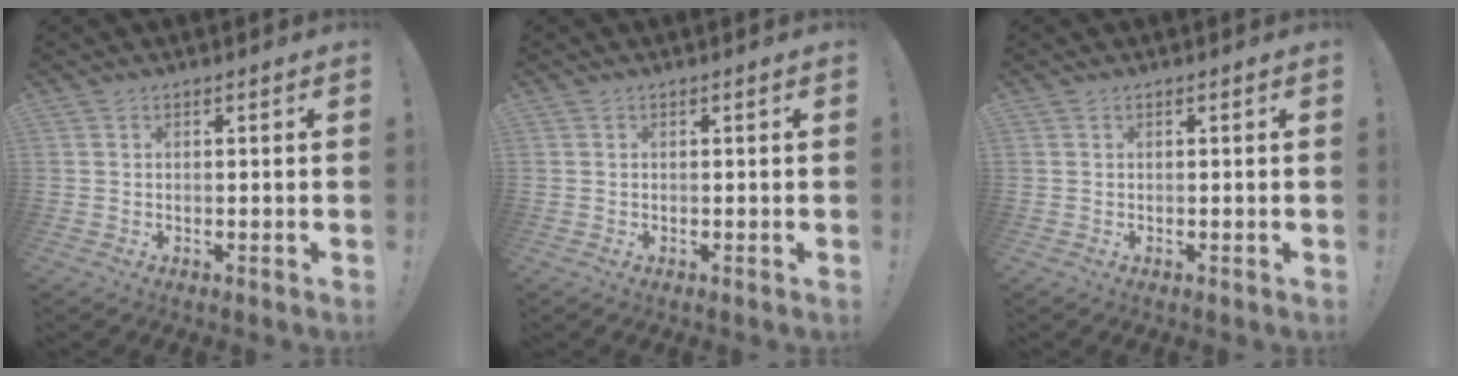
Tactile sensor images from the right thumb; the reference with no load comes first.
{"total": 0.0}
{"total": 0.0}